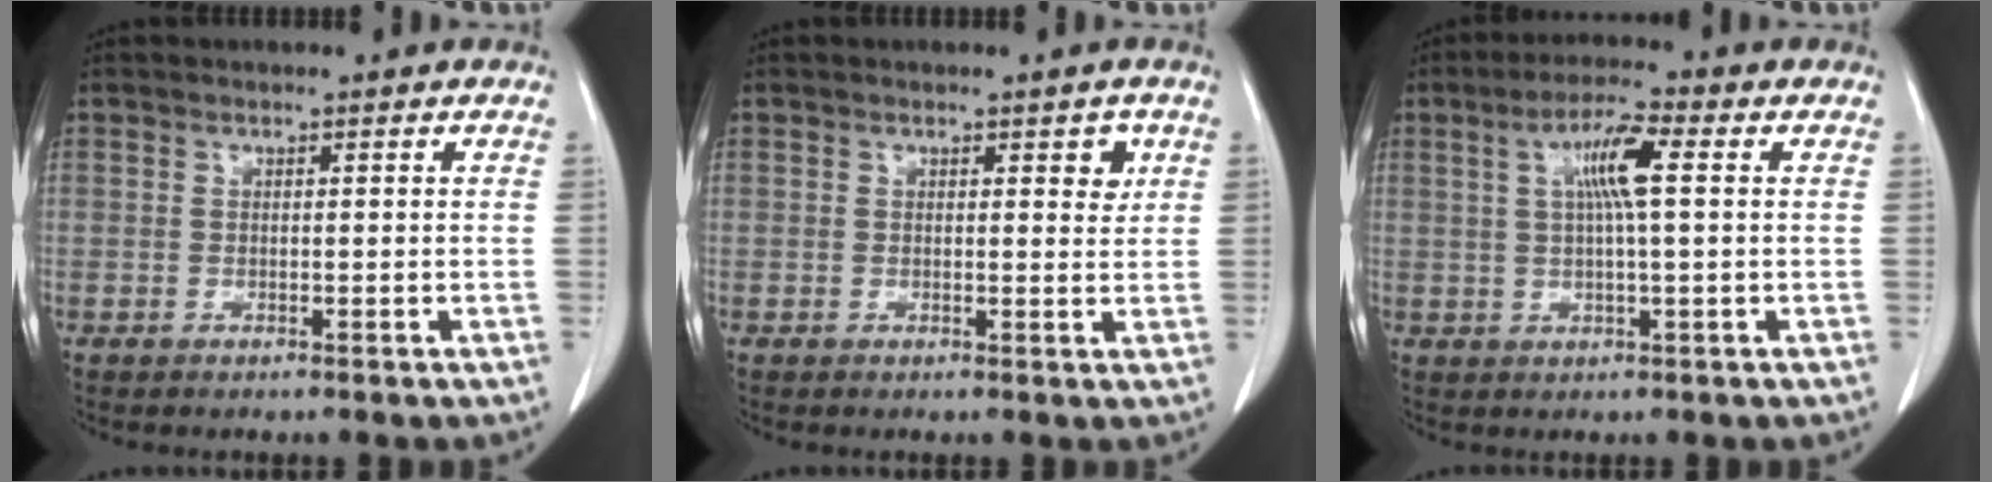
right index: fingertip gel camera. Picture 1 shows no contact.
{"total": 2.3, "force": [1.1, 0.9, 1.8], "torque": [-0.019, -0.004, 0.013]}
{"total": 6.7, "force": [1.6, 0.5, 6.5], "torque": [-0.119, 0.009, 0.027]}